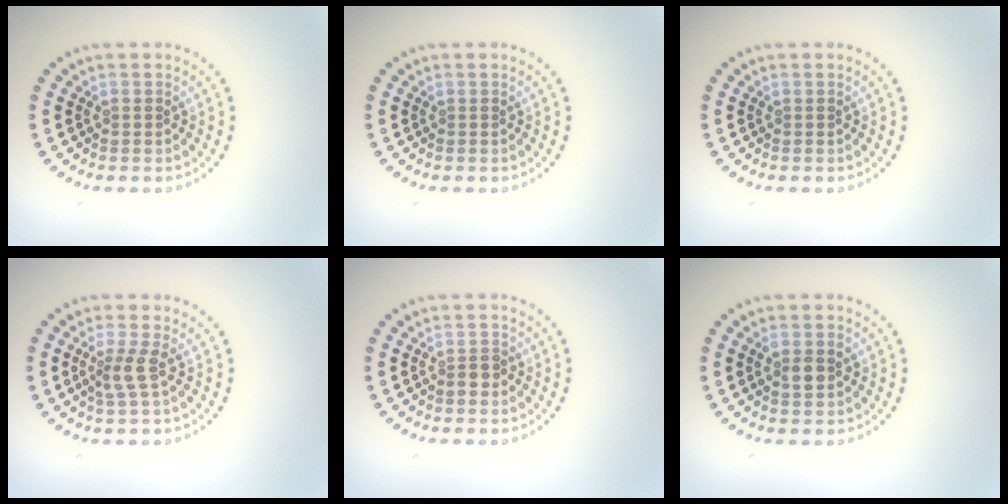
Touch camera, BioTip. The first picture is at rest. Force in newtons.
{"total": 0.0}
{"total": 0.0}
{"total": 2.0, "press": 1.6, "slide": 1.2}
{"total": 1.4, "press": 1.3, "slide": 0.6}
{"total": 1.7, "press": 1.7, "slide": 0.3}